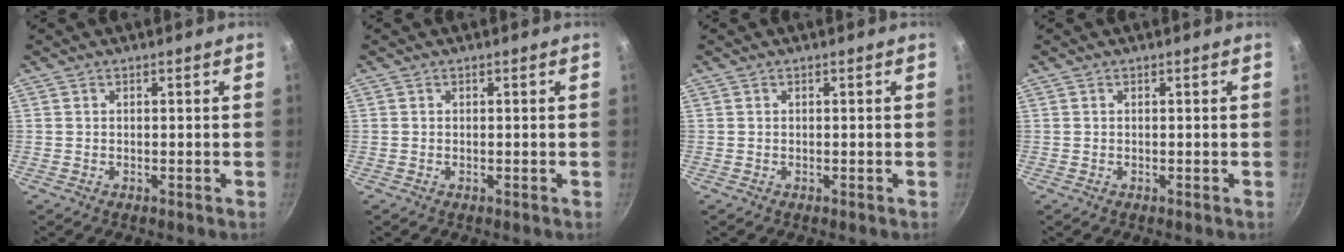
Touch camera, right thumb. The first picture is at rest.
{"total": 0.0}
{"total": 0.0}
{"total": 0.0}